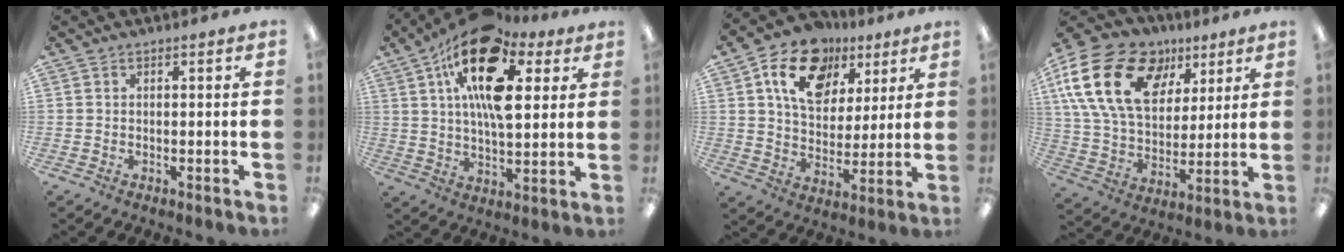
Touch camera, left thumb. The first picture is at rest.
{"total": 20.4, "force": [9.4, 10.4, 14.9], "torque": [-0.255, -0.033, 0.155]}
{"total": 16.0, "force": [8.2, 11.2, 7.9], "torque": [-0.132, -0.025, 0.153]}
{"total": 22.4, "force": [9.5, 15.1, 13.7], "torque": [-0.266, -0.023, 0.172]}